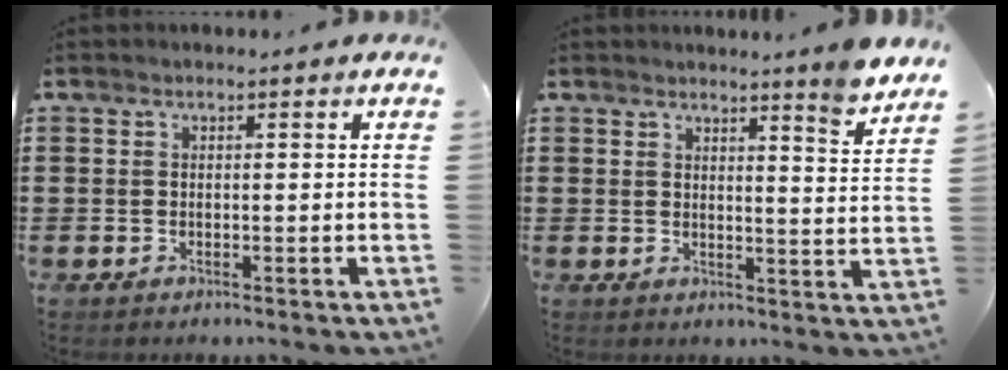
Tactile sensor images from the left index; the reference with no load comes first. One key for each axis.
{"total": 4.7, "fx": 4.2, "fy": -1.0, "fz": 1.7, "tx": -0.033, "ty": -0.032, "tz": 0.069}